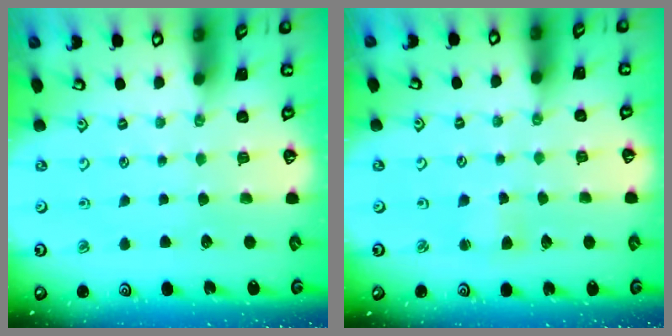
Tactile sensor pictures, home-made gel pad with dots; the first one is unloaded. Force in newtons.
{"total": 2.7, "press": 2.7, "slide": 0.3}